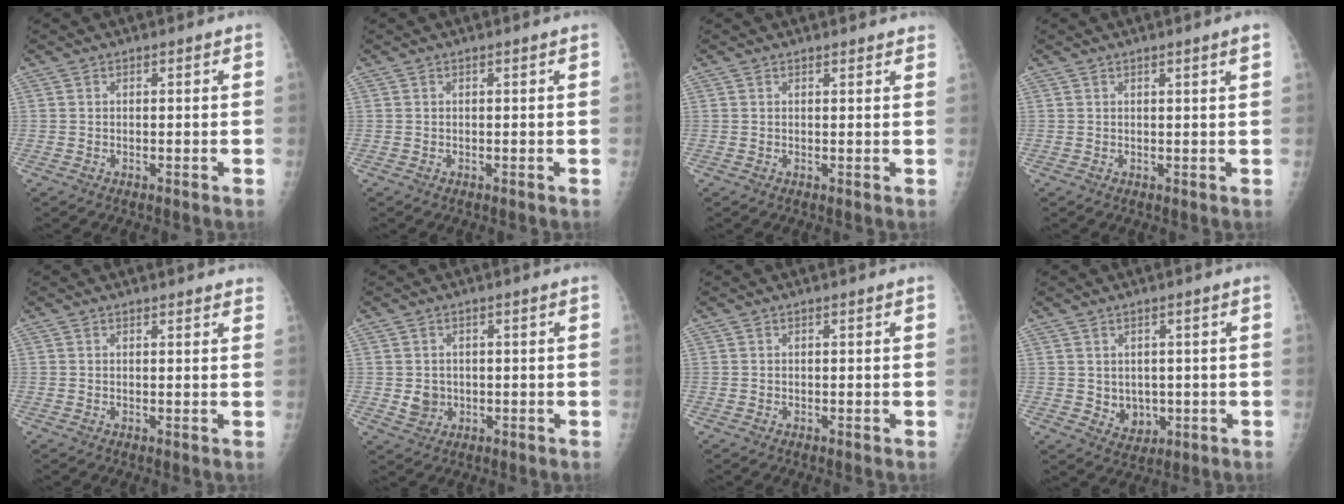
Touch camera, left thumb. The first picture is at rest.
{"total": 0.0}
{"total": 2.1, "force": [2.0, 0.5, 0.6], "torque": [-0.002, -0.006, 0.018]}
{"total": 1.8, "force": [1.1, -0.4, 1.4], "torque": [-0.024, -0.007, 0.017]}
{"total": 2.9, "force": [2.7, 0.6, 0.8], "torque": [0.001, -0.008, 0.022]}
{"total": 3.0, "force": [-0.1, 2.7, 1.3], "torque": [-0.009, 0.000, 0.007]}
{"total": 0.0}
{"total": 4.2, "force": [0.1, 3.4, 2.3], "torque": [-0.018, -0.007, 0.016]}